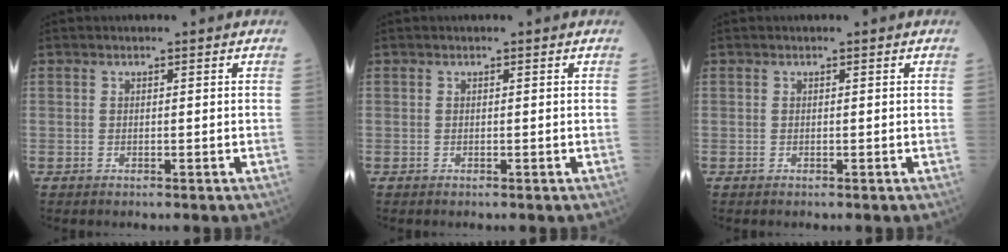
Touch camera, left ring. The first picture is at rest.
{"total": 0.0}
{"total": 0.0}